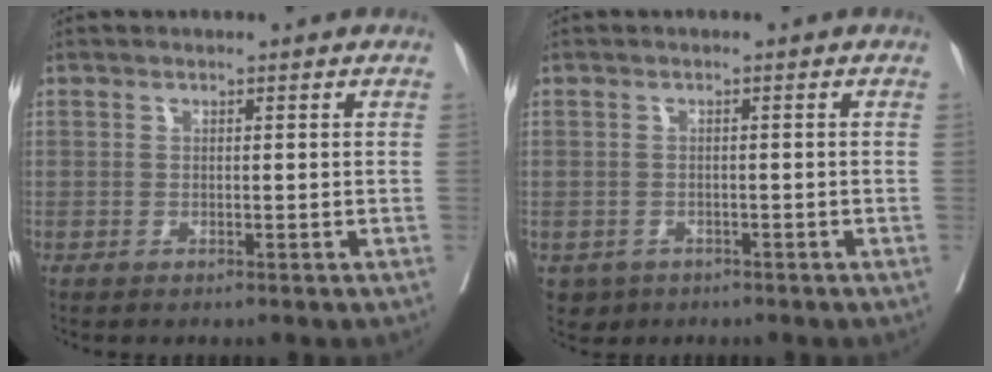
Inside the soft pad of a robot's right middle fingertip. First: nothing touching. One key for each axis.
{"total": 3.0, "fx": -1.8, "fy": 2.4, "fz": 0.4, "tx": -0.004, "ty": 0.002, "tz": -0.027}